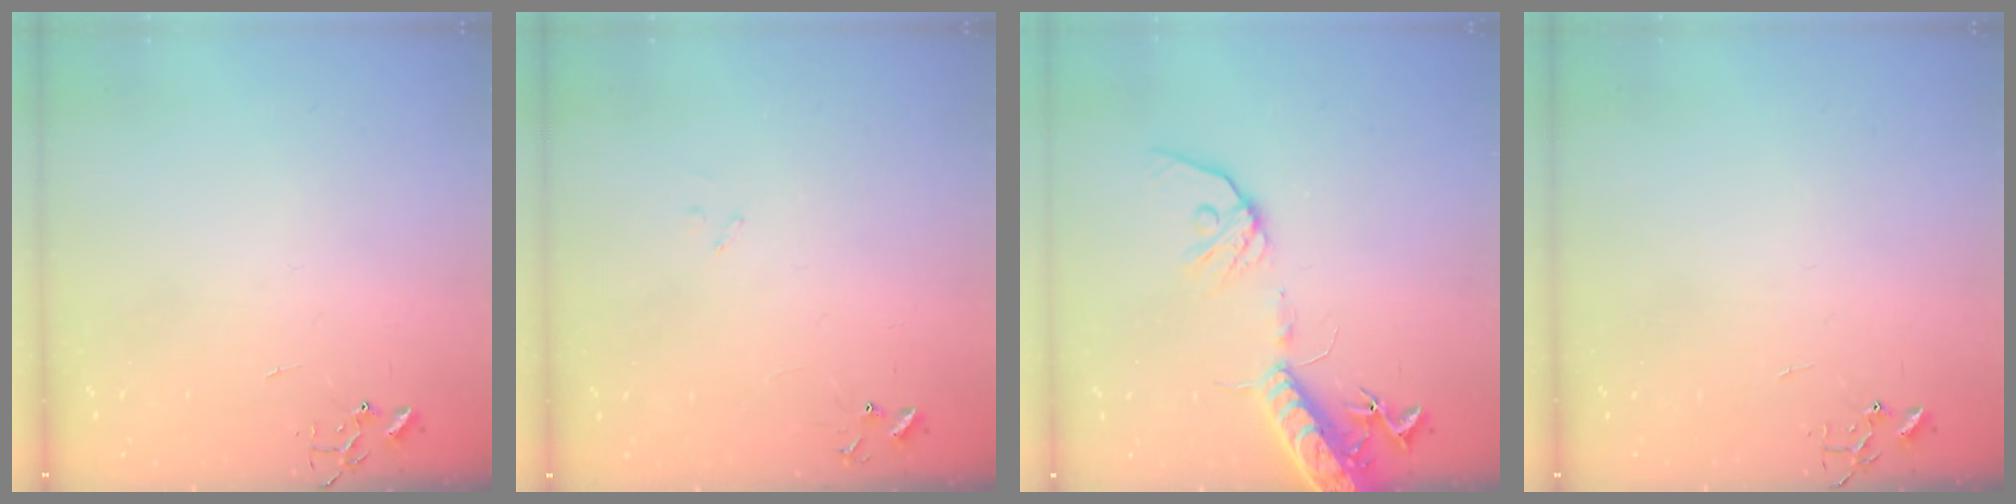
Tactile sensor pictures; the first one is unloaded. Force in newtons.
{"total": 7.8, "press": 7.8, "slide": 0.7}
{"total": 16.6, "press": 16.2, "slide": 3.5}
{"total": 0.0}